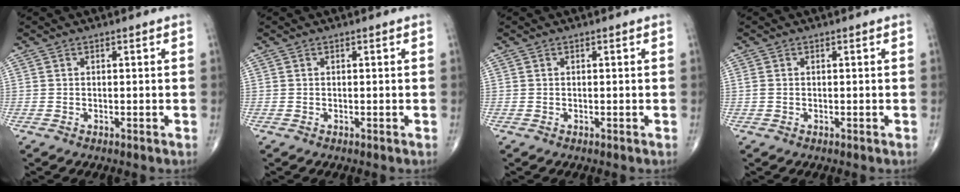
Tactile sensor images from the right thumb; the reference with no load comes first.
{"total": 0.0}
{"total": 0.0}
{"total": 0.7, "force": [0.0, 0.5, 0.5], "torque": [-0.020, 0.007, 0.005]}